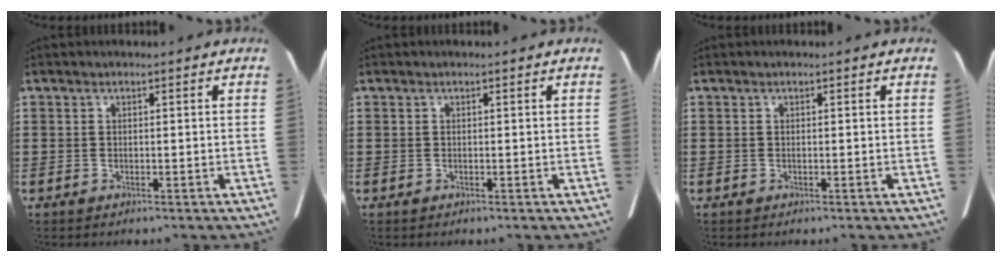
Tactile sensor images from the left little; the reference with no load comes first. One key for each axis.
{"total": 0.0}
{"total": 0.0}